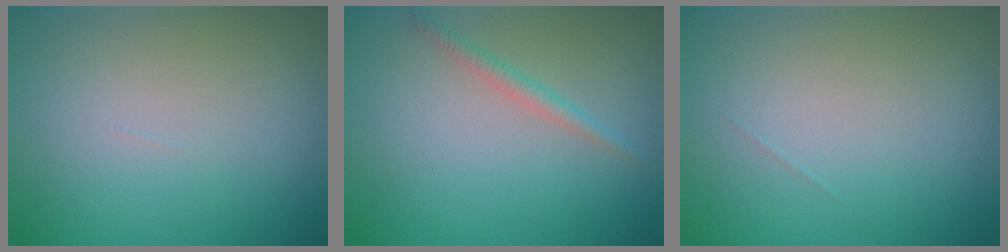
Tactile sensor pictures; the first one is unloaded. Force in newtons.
{"total": 1.3, "press": 1.3, "slide": 0.1}
{"total": 0.0}